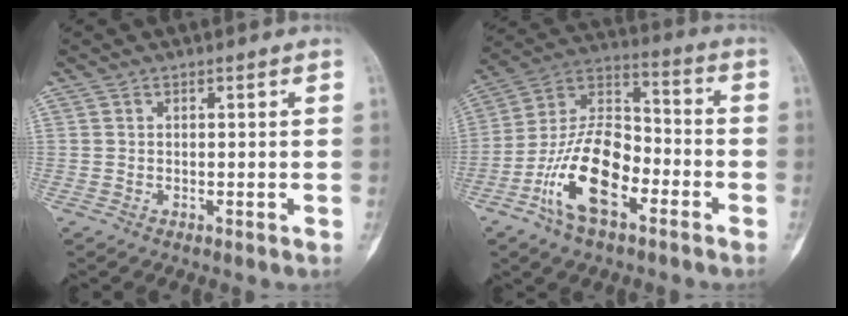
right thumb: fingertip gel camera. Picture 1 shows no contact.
{"total": 17.1, "force": [-7.2, 8.7, 12.9], "torque": [-0.222, 0.058, -0.137]}